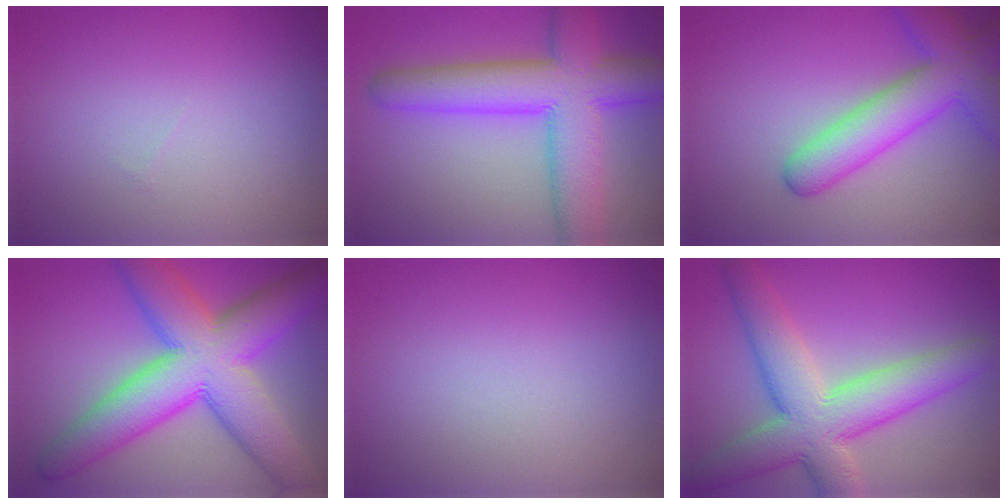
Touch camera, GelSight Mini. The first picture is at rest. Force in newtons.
{"total": 9.8, "press": 9.8, "slide": 0.3}
{"total": 6.8, "press": 6.8, "slide": 0.4}
{"total": 12.5, "press": 12.5, "slide": 0.1}
{"total": 0.0}
{"total": 9.0, "press": 8.9, "slide": 0.7}